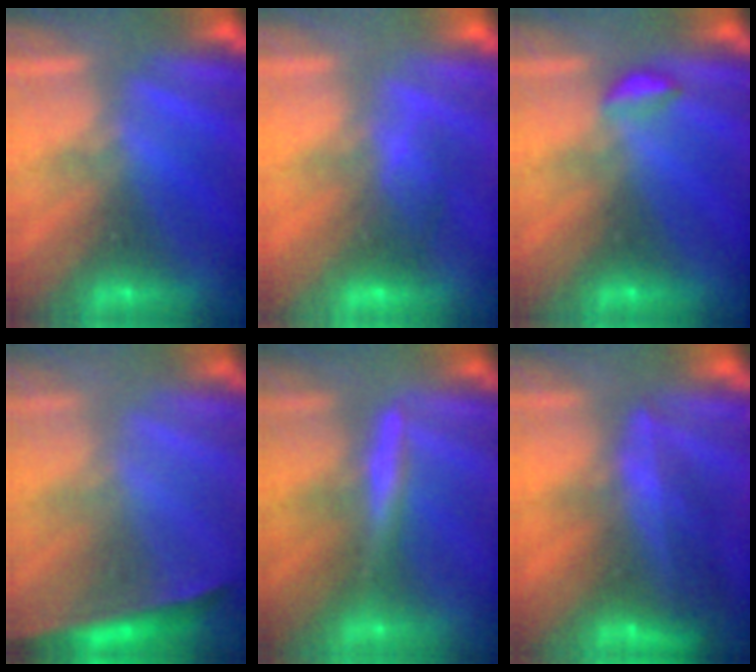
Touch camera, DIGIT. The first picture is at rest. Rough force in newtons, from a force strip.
{"total": 2.8}
{"total": 2.9}
{"total": 1.5}
{"total": 2.4}
{"total": 5.7}